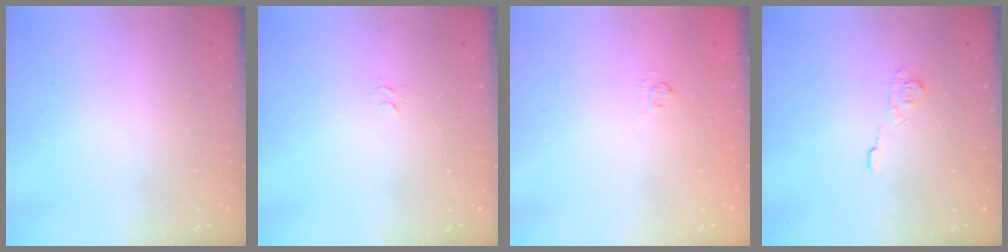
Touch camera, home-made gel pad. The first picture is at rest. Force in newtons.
{"total": 3.7, "press": 3.7, "slide": 0.4}
{"total": 5.2, "press": 5.1, "slide": 1.2}
{"total": 6.2, "press": 6.2, "slide": 0.5}